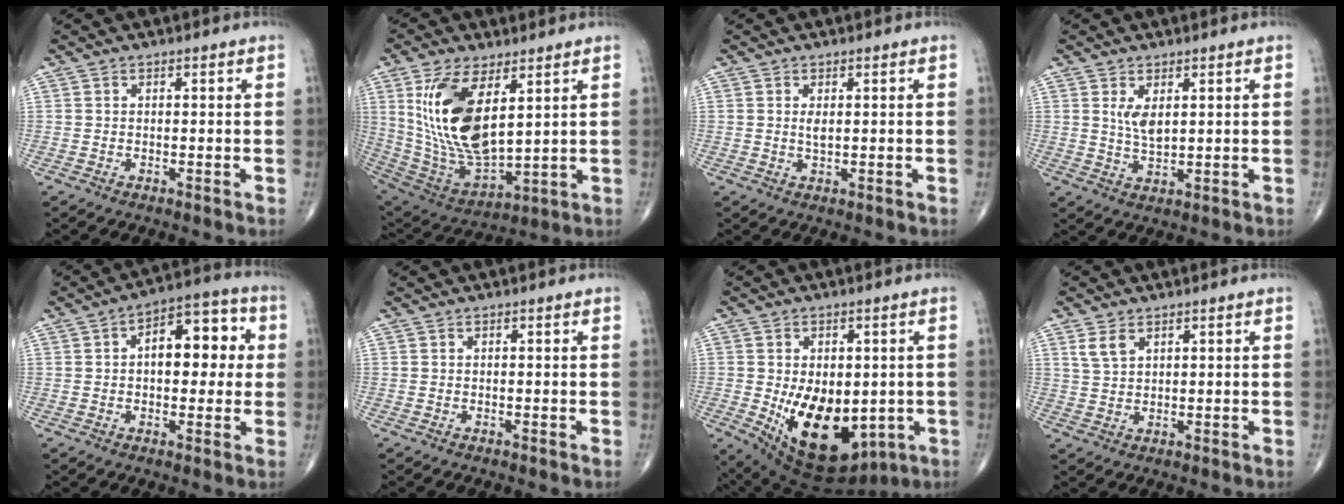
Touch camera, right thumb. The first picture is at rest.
{"total": 18.8, "force": [5.9, 8.8, 15.6], "torque": [-0.295, -0.028, 0.128]}
{"total": 1.5, "force": [0.3, 0.6, 1.4], "torque": [-0.024, -0.004, 0.009]}
{"total": 3.9, "force": [1.4, 1.6, 3.2], "torque": [-0.057, -0.015, 0.033]}
{"total": 12.6, "force": [1.7, 7.0, 10.4], "torque": [-0.106, 0.027, 0.016]}
{"total": 0.0}
{"total": 18.0, "force": [-2.9, 11.0, 13.9], "torque": [-0.197, -0.018, -0.012]}
{"total": 3.3, "force": [1.9, 1.9, 1.9], "torque": [-0.036, -0.004, 0.046]}